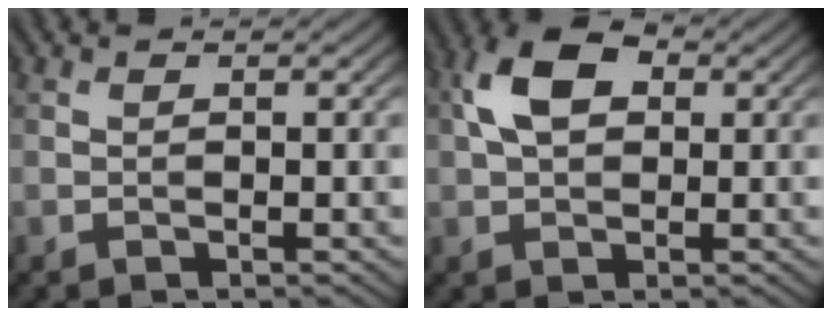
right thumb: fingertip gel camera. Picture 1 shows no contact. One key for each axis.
{"total": 6.6, "fx": 1.6, "fy": 4.2, "fz": 4.8, "tx": -0.100, "ty": 0.015, "tz": 0.020}